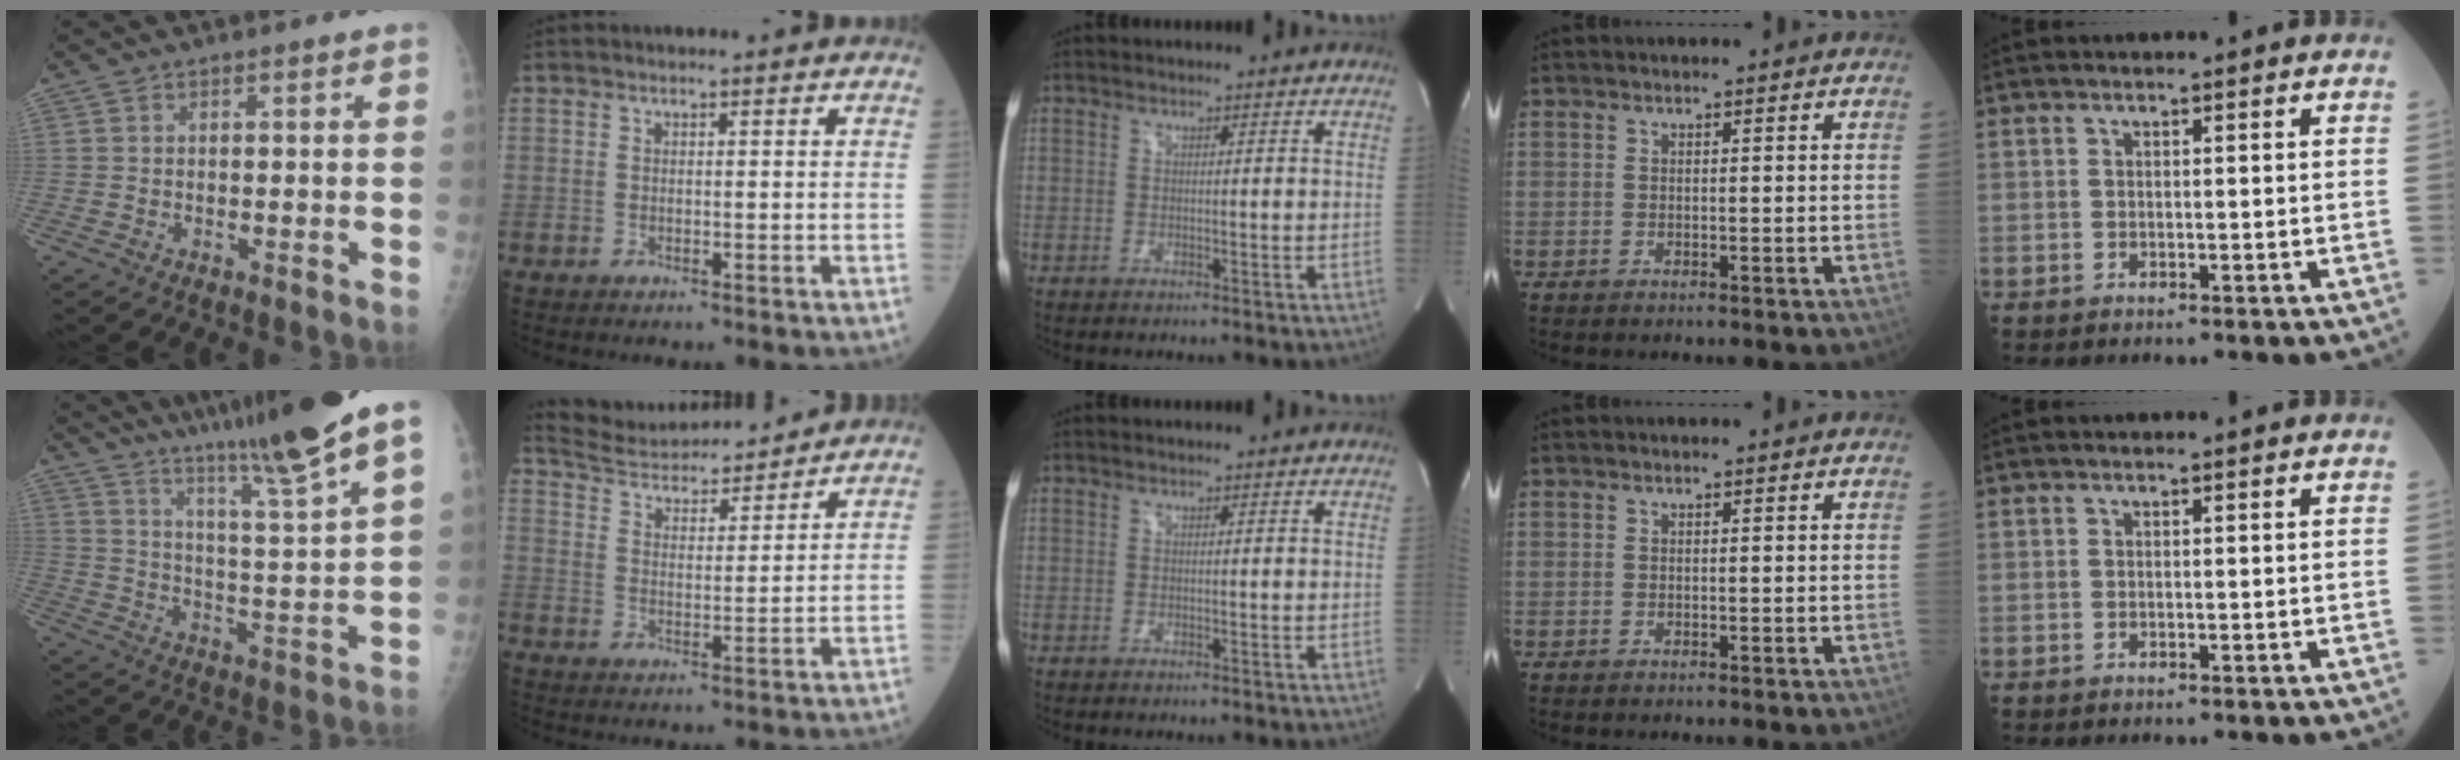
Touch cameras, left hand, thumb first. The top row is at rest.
{"thumb": {"total": 19.8, "force": [14.1, 0.3, 13.8], "torque": [-0.208, -0.062, 0.216]}, "index": {"total": 12.8, "force": [12.3, 2.0, 2.7], "torque": [-0.049, 0.014, 0.199]}}